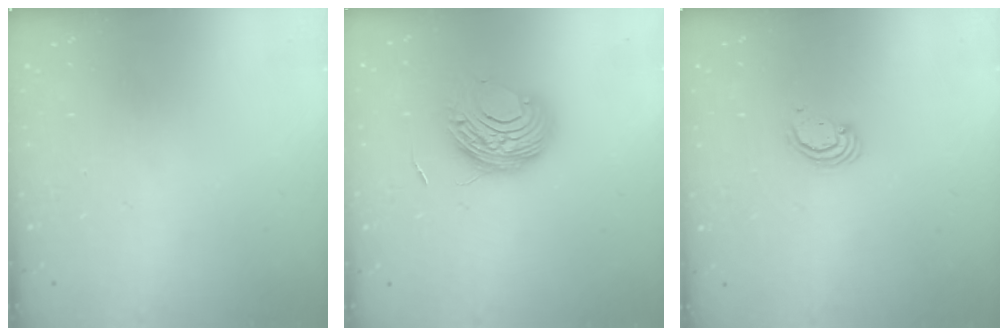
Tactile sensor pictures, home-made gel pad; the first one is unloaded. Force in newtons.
{"total": 10.4, "press": 10.3, "slide": 1.0}
{"total": 2.3, "press": 2.3, "slide": 0.2}